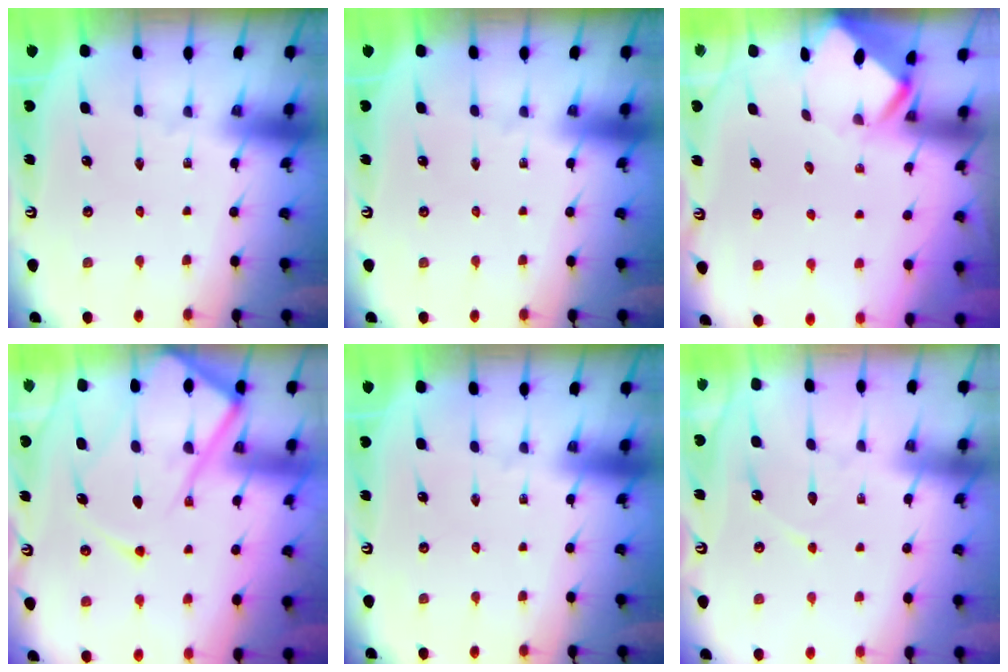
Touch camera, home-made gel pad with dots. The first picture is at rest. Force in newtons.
{"total": 0.0}
{"total": 3.9, "press": 3.8, "slide": 0.4}
{"total": 15.8, "press": 15.7, "slide": 1.8}
{"total": 0.0}
{"total": 5.0, "press": 5.0, "slide": 0.6}